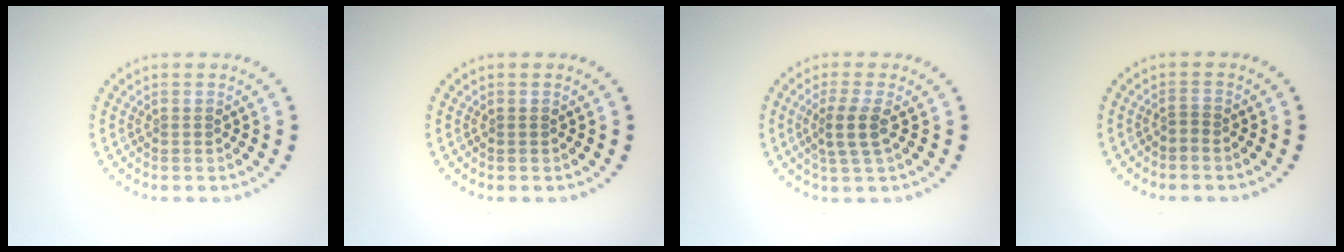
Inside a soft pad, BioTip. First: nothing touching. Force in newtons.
{"total": 0.0}
{"total": 2.5, "press": 2.1, "slide": 1.4}
{"total": 0.6, "press": 0.3, "slide": 0.6}